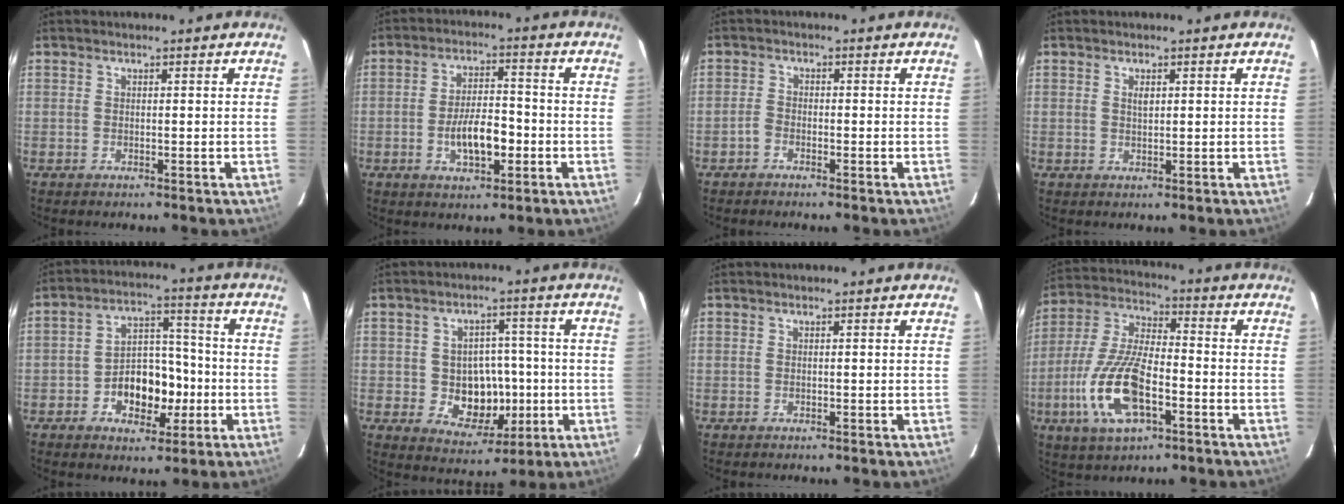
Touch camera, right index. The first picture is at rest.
{"total": 8.3, "force": [-2.5, 3.5, 7.1], "torque": [-0.134, 0.006, -0.037]}
{"total": 1.7, "force": [-1.4, 0.8, 0.5], "torque": [-0.017, 0.003, -0.029]}
{"total": 1.2, "force": [0.5, 0.5, 1.0], "torque": [-0.017, 0.002, 0.008]}
{"total": 10.3, "force": [-3.4, 7.2, 6.4], "torque": [-0.127, 0.024, -0.047]}
{"total": 9.4, "force": [-1.6, 7.8, 5.0], "torque": [-0.098, 0.008, -0.007]}
{"total": 0.0}
{"total": 16.7, "force": [-5.9, 6.2, 14.4], "torque": [-0.314, -0.010, -0.113]}